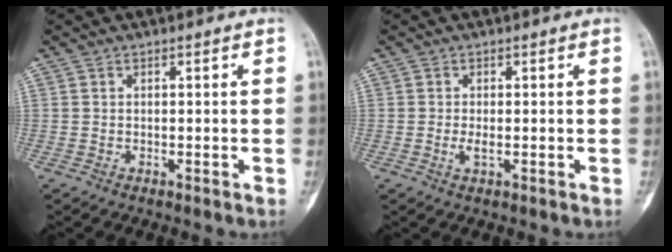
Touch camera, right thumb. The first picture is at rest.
{"total": 1.6, "force": [-0.3, 0.5, 1.5], "torque": [-0.032, -0.004, -0.005]}